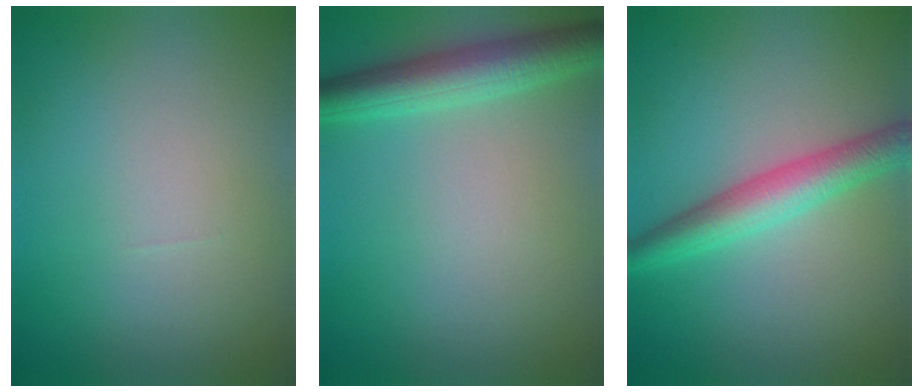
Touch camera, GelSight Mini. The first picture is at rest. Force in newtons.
{"total": 4.3, "press": 4.3, "slide": 0.2}
{"total": 4.4, "press": 4.4, "slide": 0.1}